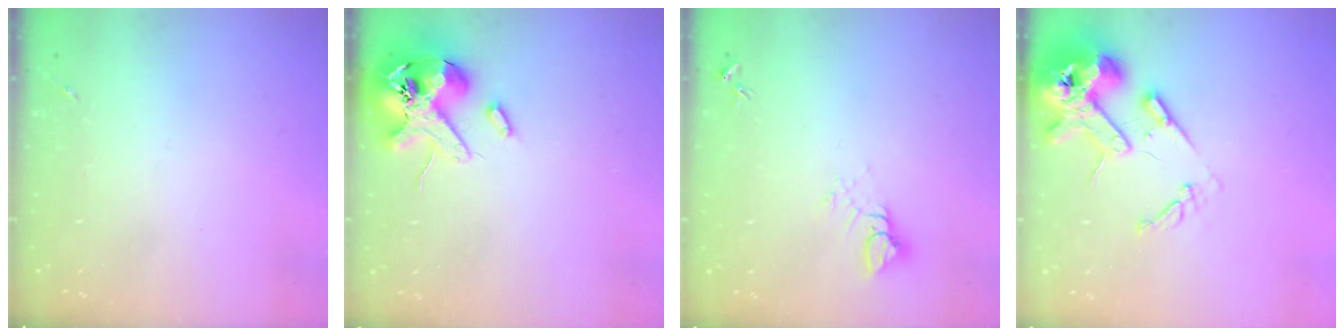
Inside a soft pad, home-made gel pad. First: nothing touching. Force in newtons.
{"total": 14.4, "press": 14.2, "slide": 2.4}
{"total": 5.0, "press": 5.0, "slide": 0.4}
{"total": 16.3, "press": 16.2, "slide": 2.3}